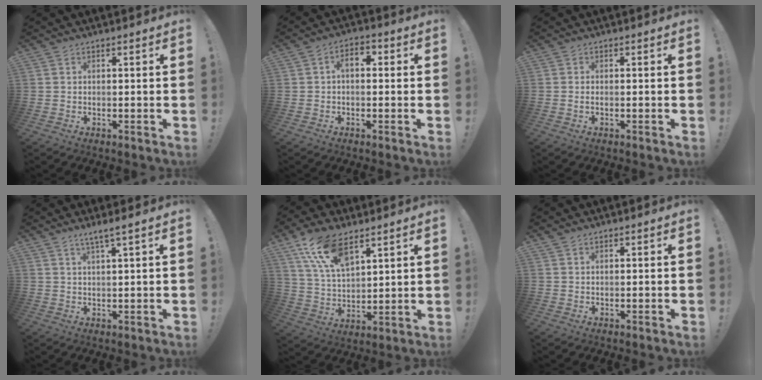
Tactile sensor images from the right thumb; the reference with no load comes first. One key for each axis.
{"total": 4.0, "fx": 0.1, "fy": 2.4, "fz": 3.2, "tx": -0.049, "ty": 0.007, "tz": -0.002}
{"total": 0.6, "fx": -0.2, "fy": 0.1, "fz": 0.5, "tx": -0.014, "ty": 0.002, "tz": -0.002}
{"total": 3.3, "fx": 2.1, "fy": -0.5, "fz": 2.4, "tx": -0.047, "ty": -0.011, "tz": 0.035}
{"total": 13.9, "fx": 9.0, "fy": 5.9, "fz": 8.8, "tx": -0.168, "ty": -0.040, "tz": 0.169}
{"total": 0.8, "fx": 0.7, "fy": 0.2, "fz": -0.1, "tx": 0.008, "ty": -0.003, "tz": 0.013}